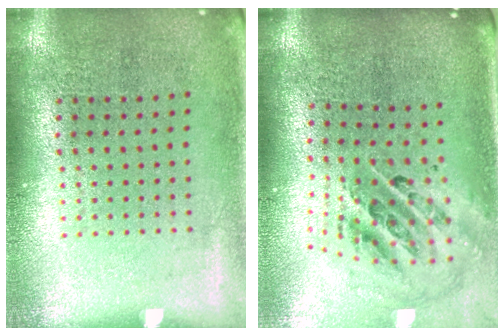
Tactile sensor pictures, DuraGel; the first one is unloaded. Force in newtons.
{"total": 1.7, "press": 1.4, "slide": 1.1}